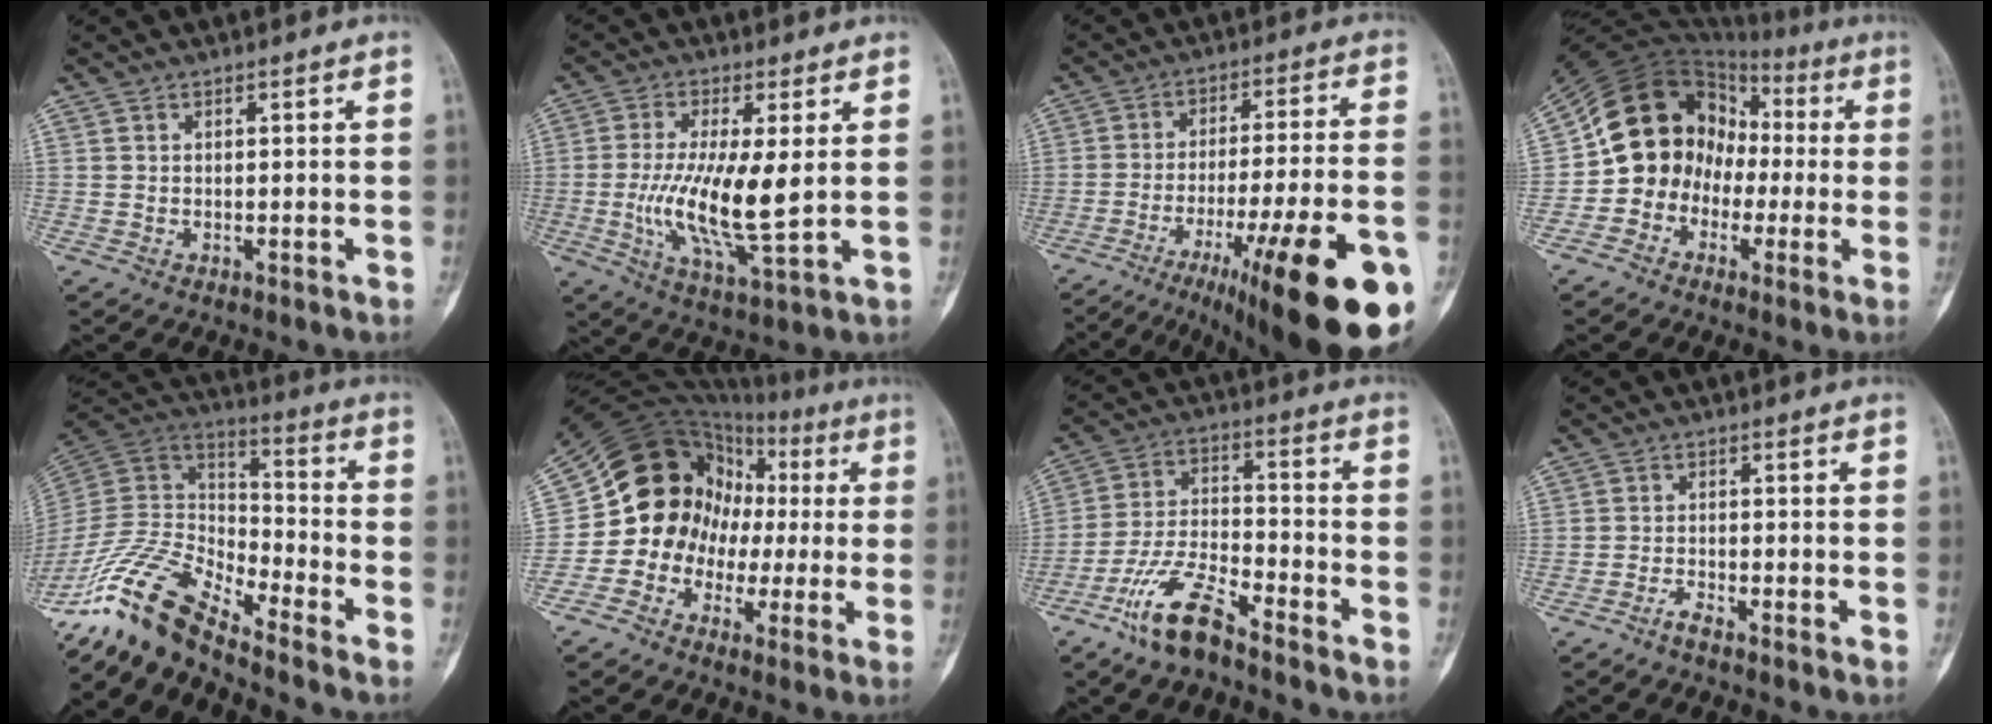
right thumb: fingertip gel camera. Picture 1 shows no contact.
{"total": 12.9, "force": [0.2, 3.3, 12.5], "torque": [-0.257, -0.020, 0.009]}
{"total": 25.5, "force": [-12.9, 4.8, 21.5], "torque": [-0.252, 0.045, -0.185]}
{"total": 14.0, "force": [-1.9, 12.4, 6.3], "torque": [-0.073, 0.060, -0.039]}
{"total": 13.9, "force": [-12.2, 3.0, 5.9], "torque": [-0.117, 0.084, -0.247]}
{"total": 15.9, "force": [-1.2, 14.4, 6.5], "torque": [-0.059, 0.081, -0.024]}
{"total": 11.3, "force": [-8.0, 3.1, 7.3], "torque": [-0.151, 0.049, -0.159]}
{"total": 2.0, "force": [-1.7, 0.0, 1.0], "torque": [-0.029, 0.003, -0.037]}